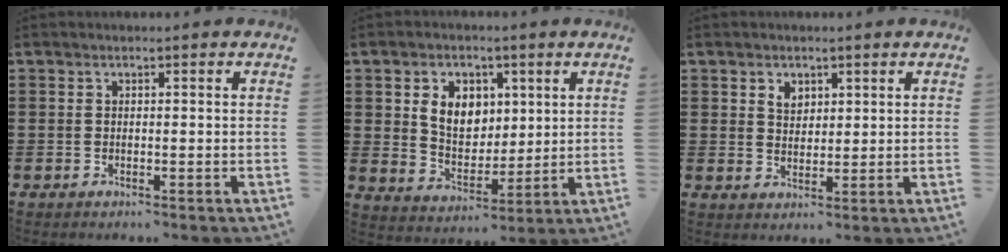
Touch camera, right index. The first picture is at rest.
{"total": 6.9, "force": [2.0, 5.4, 3.8], "torque": [-0.080, 0.012, 0.032]}
{"total": 2.6, "force": [1.6, 1.8, 0.9], "torque": [-0.023, 0.007, 0.030]}